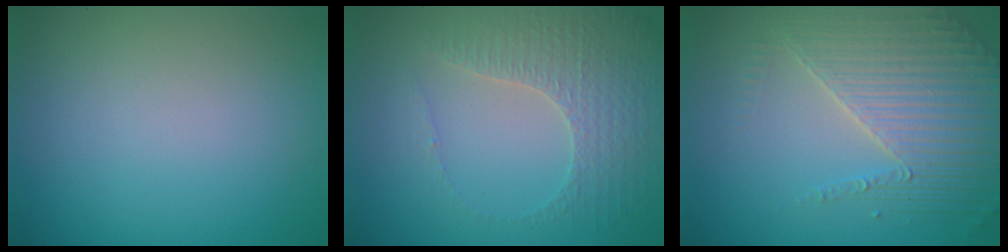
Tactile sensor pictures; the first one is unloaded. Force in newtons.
{"total": 3.3, "press": 3.2, "slide": 0.9}
{"total": 4.3, "press": 4.0, "slide": 1.6}